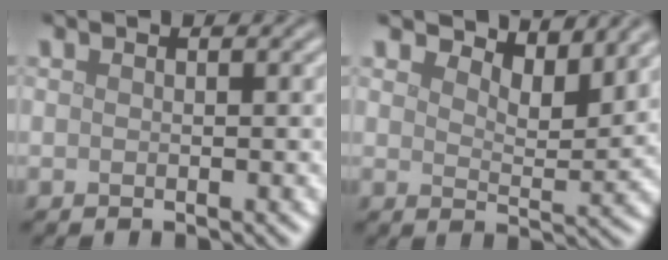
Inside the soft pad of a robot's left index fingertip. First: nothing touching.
{"total": 4.5, "force": [4.1, 1.1, 1.7], "torque": [-0.034, -0.001, 0.061]}